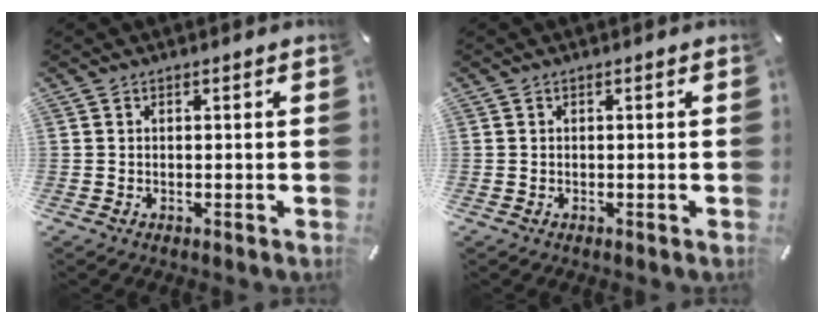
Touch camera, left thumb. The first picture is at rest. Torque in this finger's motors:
{"motor_torque": [0.22, 0.36, -0.09, -0.05, 0.00]}